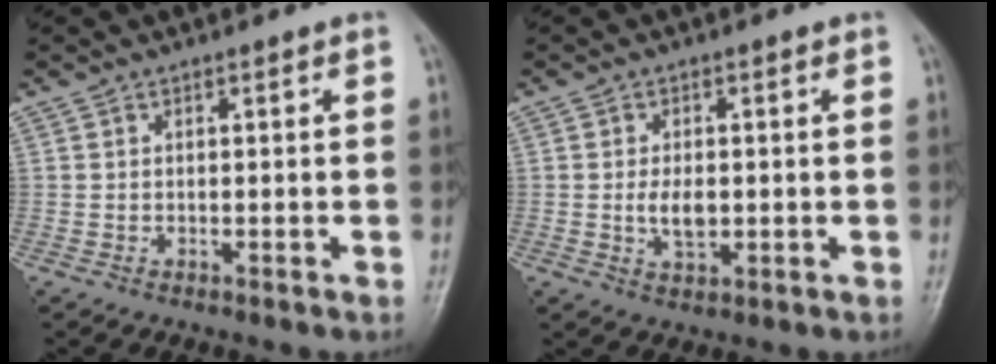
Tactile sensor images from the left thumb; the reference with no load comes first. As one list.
[{"total": 4.3, "force": [-0.3, 2.5, 3.5], "torque": [-0.061, -0.005, -0.004]}]